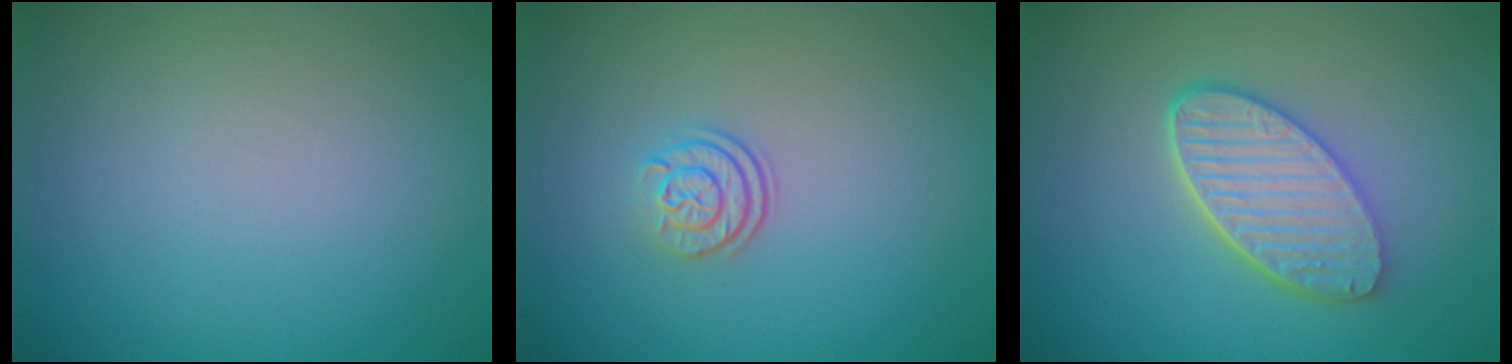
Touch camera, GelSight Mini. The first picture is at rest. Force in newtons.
{"total": 2.4, "press": 1.8, "slide": 1.5}
{"total": 5.7, "press": 4.4, "slide": 3.6}